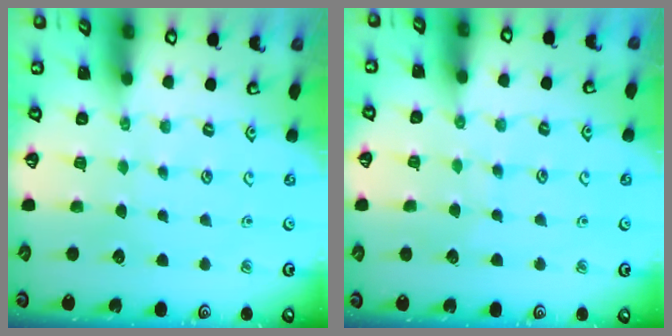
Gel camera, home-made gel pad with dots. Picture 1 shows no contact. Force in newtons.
{"total": 4.4, "press": 4.4, "slide": 0.5}